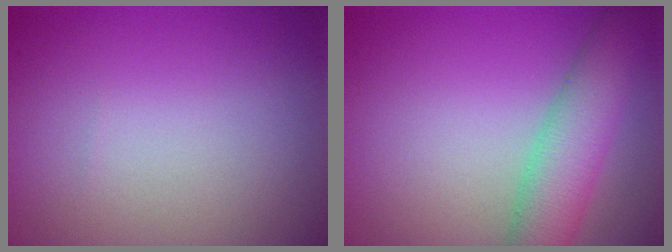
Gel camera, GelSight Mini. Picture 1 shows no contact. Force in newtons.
{"total": 5.6, "press": 5.6, "slide": 0.2}